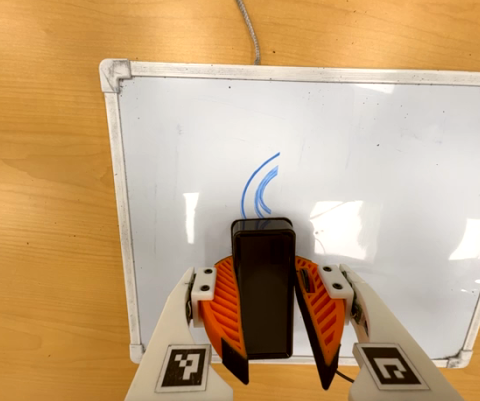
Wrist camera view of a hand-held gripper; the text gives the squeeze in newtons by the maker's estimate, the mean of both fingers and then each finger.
{"total": 9.6, "left": 9.2, "right": 10.0}